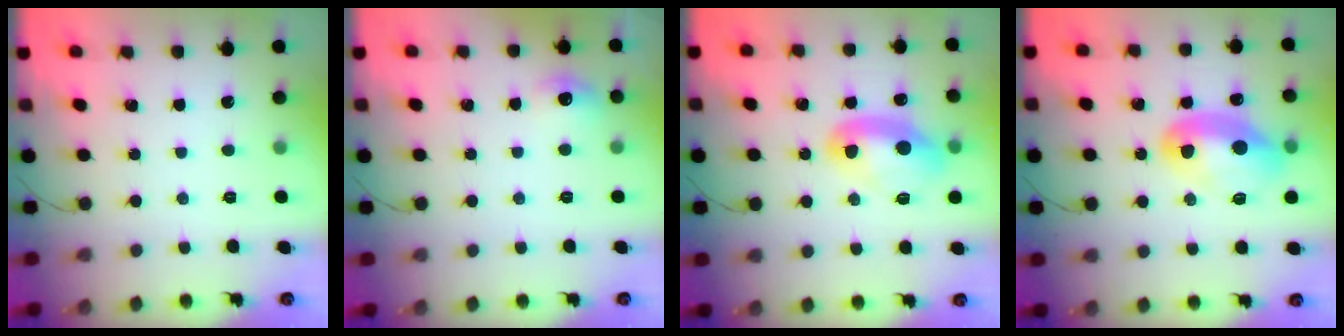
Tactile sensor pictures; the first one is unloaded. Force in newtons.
{"total": 5.8, "press": 5.6, "slide": 1.3}
{"total": 11.1, "press": 10.9, "slide": 2.2}
{"total": 17.6, "press": 14.3, "slide": 10.2}